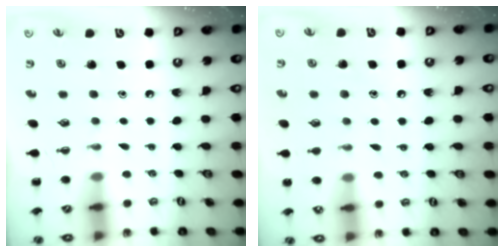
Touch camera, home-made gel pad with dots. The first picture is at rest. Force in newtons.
{"total": 6.6, "press": 6.4, "slide": 1.7}